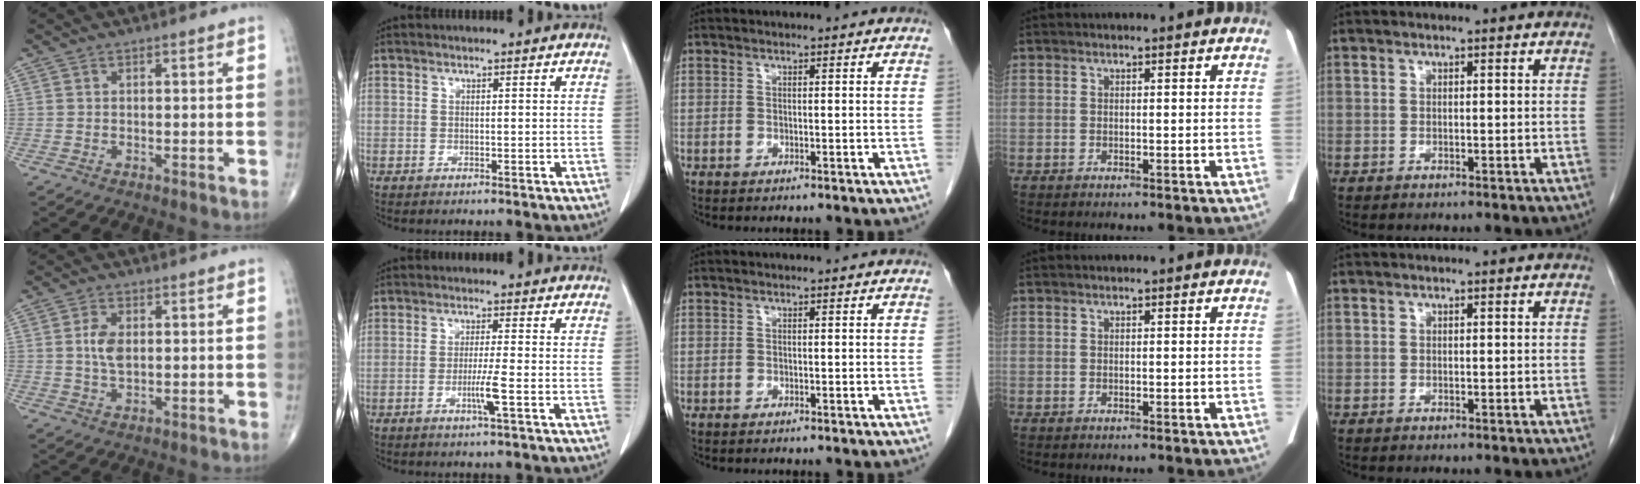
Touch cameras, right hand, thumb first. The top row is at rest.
{"thumb": {"total": 4.8, "force": [0.6, 2.7, 4.0], "torque": [-0.081, -0.002, 0.011]}, "index": {"total": 3.7, "force": [-1.4, -0.7, 3.4], "torque": [-0.069, -0.008, -0.027]}}